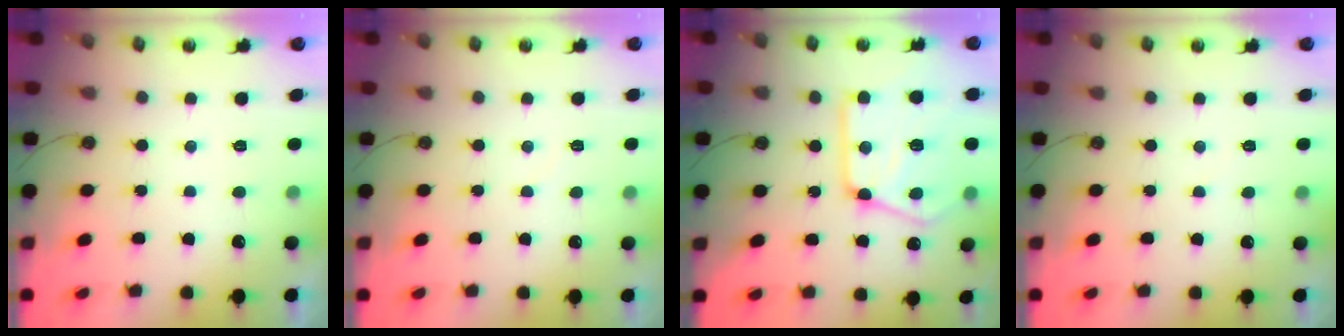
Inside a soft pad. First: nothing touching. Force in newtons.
{"total": 3.3, "press": 3.3, "slide": 0.5}
{"total": 21.8, "press": 21.7, "slide": 2.2}
{"total": 2.7, "press": 2.6, "slide": 0.4}